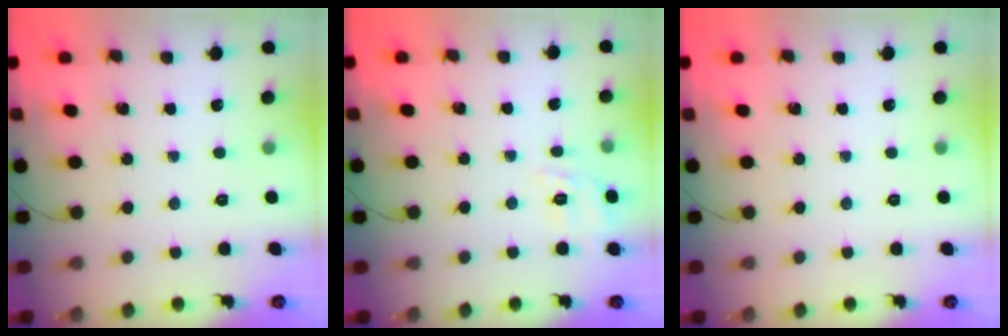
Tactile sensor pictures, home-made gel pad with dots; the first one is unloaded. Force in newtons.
{"total": 2.7, "press": 2.1, "slide": 1.7}
{"total": 0.0}